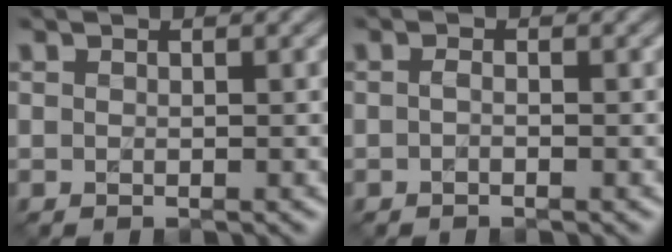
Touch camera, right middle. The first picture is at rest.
{"total": 0.7, "force": [-0.4, 0.2, 0.5], "torque": [-0.013, -0.001, -0.009]}